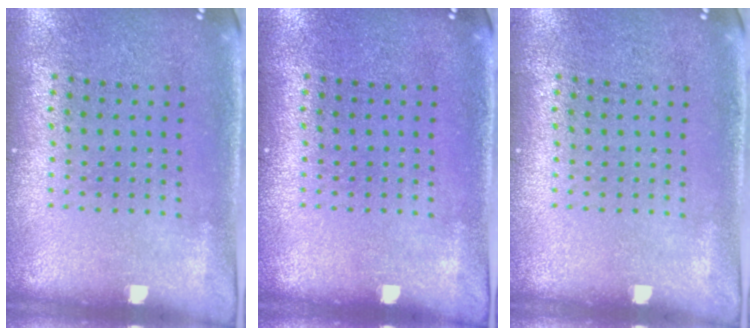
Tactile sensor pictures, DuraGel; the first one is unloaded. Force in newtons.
{"total": 0.0}
{"total": 0.0}